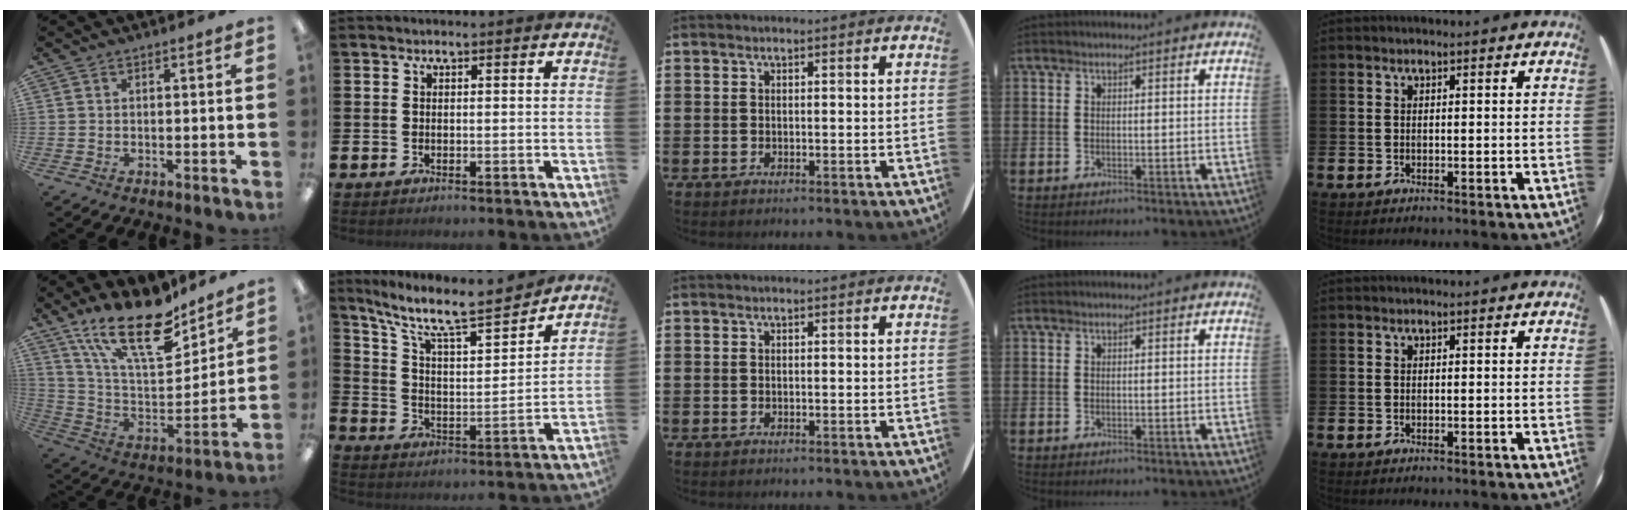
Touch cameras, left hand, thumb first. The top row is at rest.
{"thumb": {"total": 22.2, "force": [15.8, 8.5, 13.1], "torque": [-0.245, -0.095, 0.277]}, "index": {"total": 10.4, "force": [9.0, 1.7, 5.0], "torque": [-0.126, -0.061, 0.149]}}